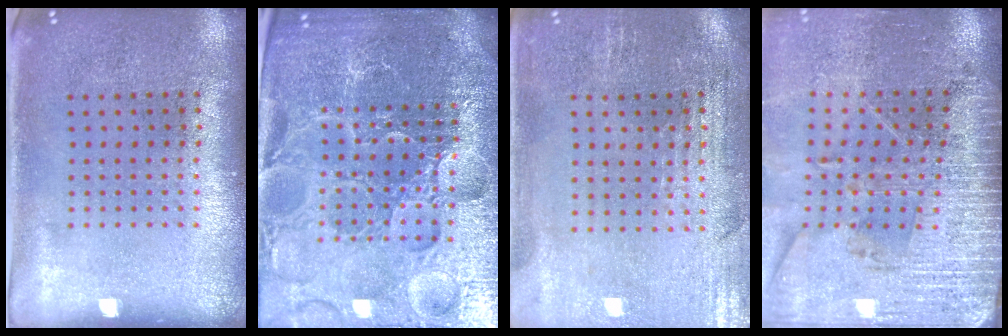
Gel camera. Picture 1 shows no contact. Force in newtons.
{"total": 6.0, "press": 5.4, "slide": 2.7}
{"total": 0.8, "press": 0.7, "slide": 0.5}
{"total": 3.3, "press": 3.1, "slide": 1.0}